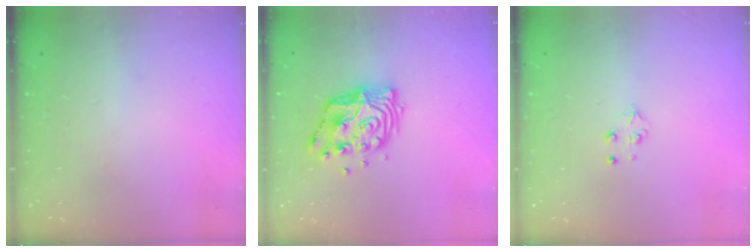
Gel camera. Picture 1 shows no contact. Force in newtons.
{"total": 12.3, "press": 12.3, "slide": 1.1}
{"total": 3.9, "press": 3.8, "slide": 0.5}